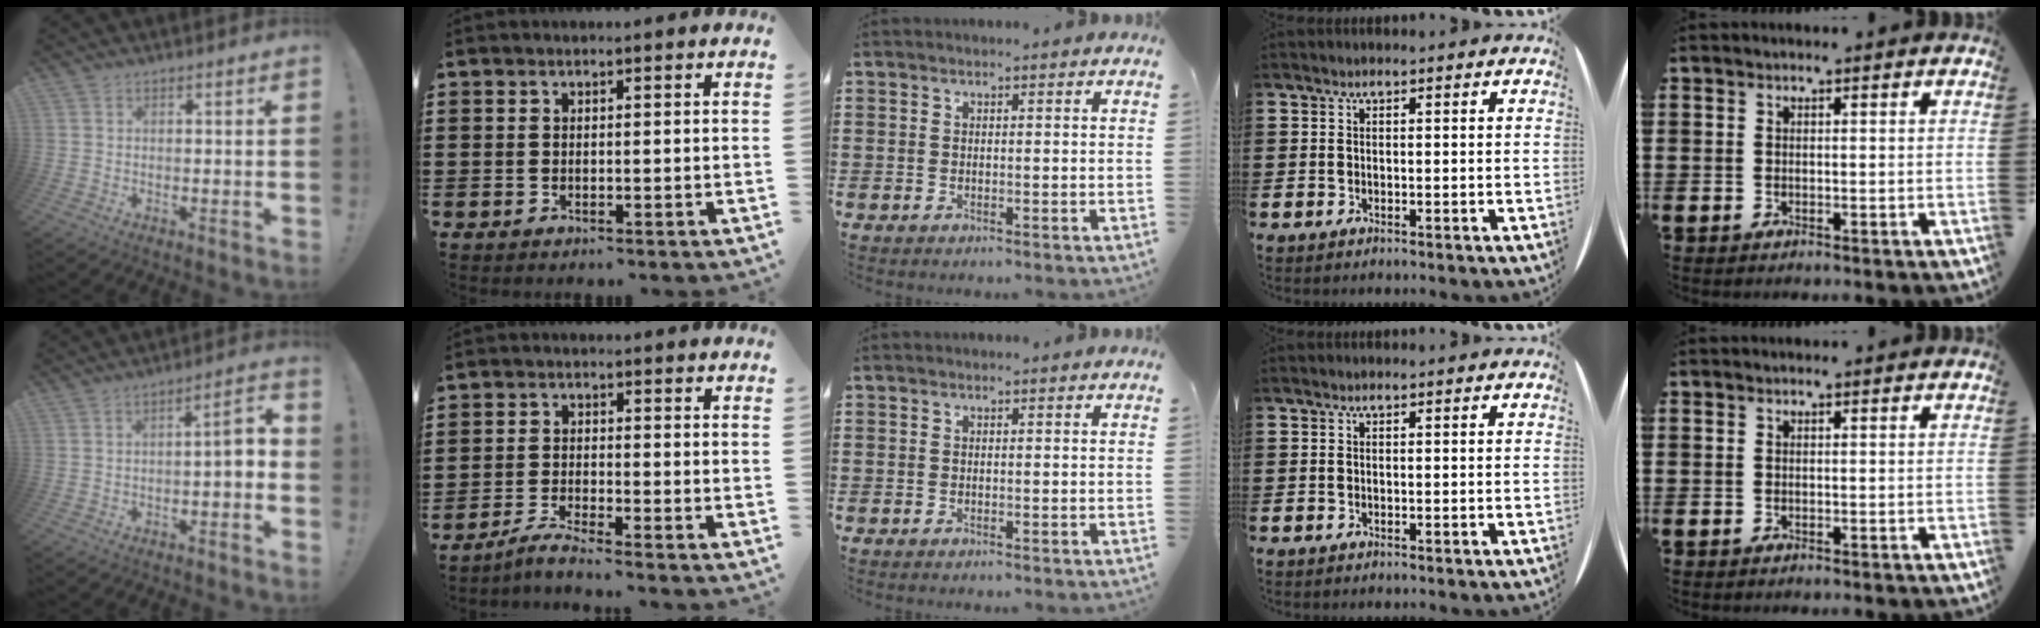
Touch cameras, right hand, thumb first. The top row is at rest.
{"thumb": {"total": 4.9, "force": [-1.6, 0.7, 4.6], "torque": [-0.064, 0.000, -0.033]}, "index": {"total": 2.7, "force": [-2.6, -0.4, 0.9], "torque": [-0.024, 0.001, -0.052]}}